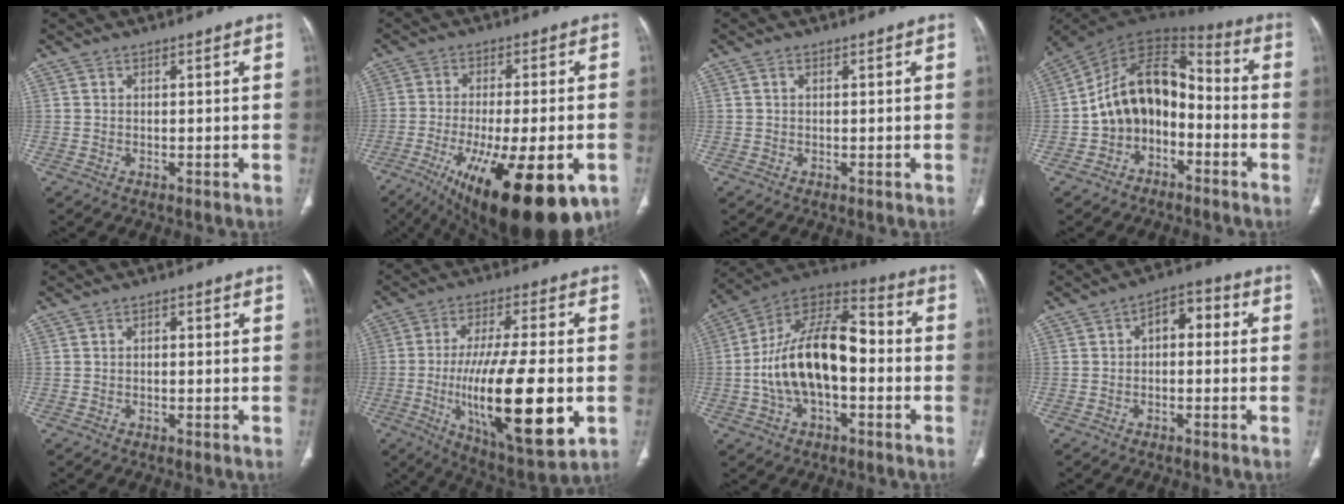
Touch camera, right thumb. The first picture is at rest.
{"total": 25.0, "force": [-11.1, 8.6, 20.7], "torque": [-0.302, -0.018, -0.158]}
{"total": 0.6, "force": [0.2, 0.4, 0.4], "torque": [-0.010, 0.004, 0.003]}
{"total": 14.5, "force": [-3.5, 10.1, 9.8], "torque": [-0.138, 0.077, -0.071]}
{"total": 1.2, "force": [0.1, 0.7, 1.0], "torque": [-0.016, 0.006, -0.001]}
{"total": 23.6, "force": [-4.5, 7.2, 22.1], "torque": [-0.386, -0.014, -0.058]}
{"total": 19.8, "force": [-2.3, 10.6, 16.6], "torque": [-0.288, 0.047, -0.043]}
{"total": 6.0, "force": [0.4, 3.7, 4.8], "torque": [-0.046, 0.024, -0.006]}